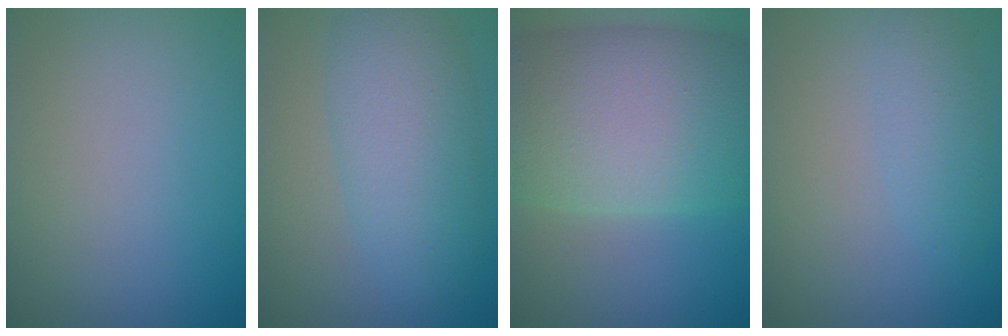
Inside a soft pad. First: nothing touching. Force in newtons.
{"total": 6.3, "press": 6.3, "slide": 0.1}
{"total": 14.2, "press": 14.2, "slide": 0.6}
{"total": 2.1, "press": 2.1, "slide": 0.1}